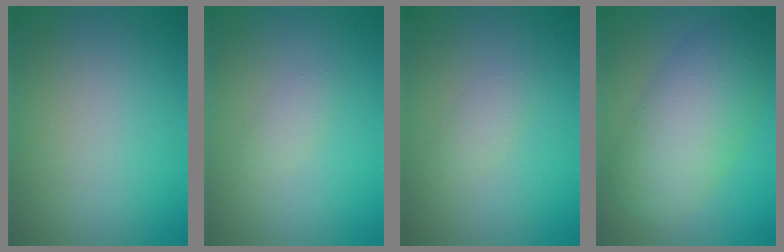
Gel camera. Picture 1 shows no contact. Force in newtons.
{"total": 1.1, "press": 1.1, "slide": 0.1}
{"total": 1.4, "press": 1.4, "slide": 0.1}
{"total": 8.3, "press": 8.3, "slide": 0.4}